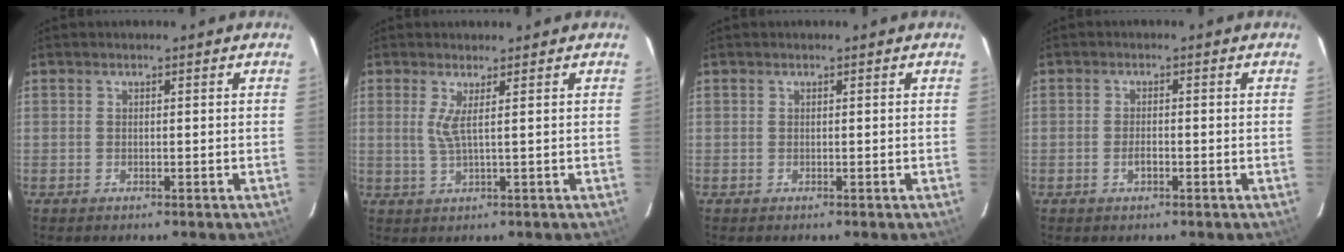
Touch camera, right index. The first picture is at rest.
{"total": 2.7, "force": [0.8, -0.4, 2.6], "torque": [-0.050, -0.007, 0.013]}
{"total": 0.0}
{"total": 1.7, "force": [-0.8, 0.7, 1.4], "torque": [-0.028, 0.001, -0.015]}